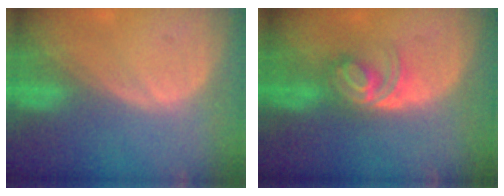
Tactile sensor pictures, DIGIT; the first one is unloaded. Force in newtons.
{"total": 5.8, "press": 5.1, "slide": 2.7}